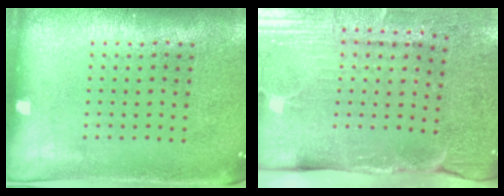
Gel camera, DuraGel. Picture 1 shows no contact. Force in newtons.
{"total": 4.3, "press": 3.7, "slide": 2.2}